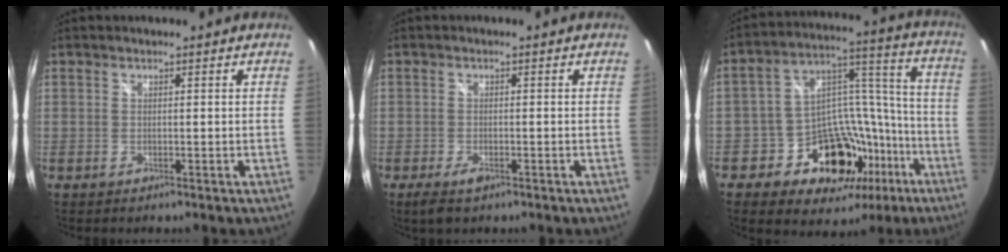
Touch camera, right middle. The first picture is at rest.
{"total": 2.8, "force": [-1.9, 1.2, 1.7], "torque": [-0.041, -0.008, -0.035]}
{"total": 19.7, "force": [-10.6, 14.3, 8.5], "torque": [-0.154, 0.077, -0.134]}